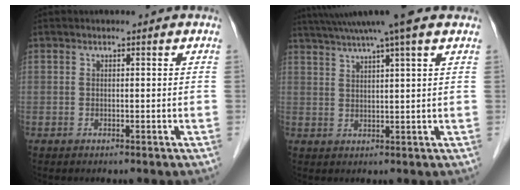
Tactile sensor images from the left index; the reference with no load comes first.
{"total": 10.4, "force": [8.3, -1.0, 6.1], "torque": [-0.110, 0.027, 0.116]}